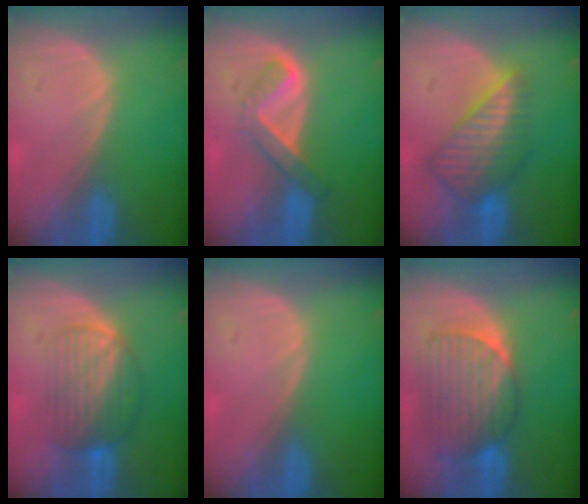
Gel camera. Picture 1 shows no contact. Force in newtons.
{"total": 5.4, "press": 4.7, "slide": 2.6}
{"total": 8.1, "press": 7.2, "slide": 3.8}
{"total": 6.7, "press": 6.4, "slide": 1.8}
{"total": 0.0}
{"total": 8.3, "press": 8.1, "slide": 1.9}